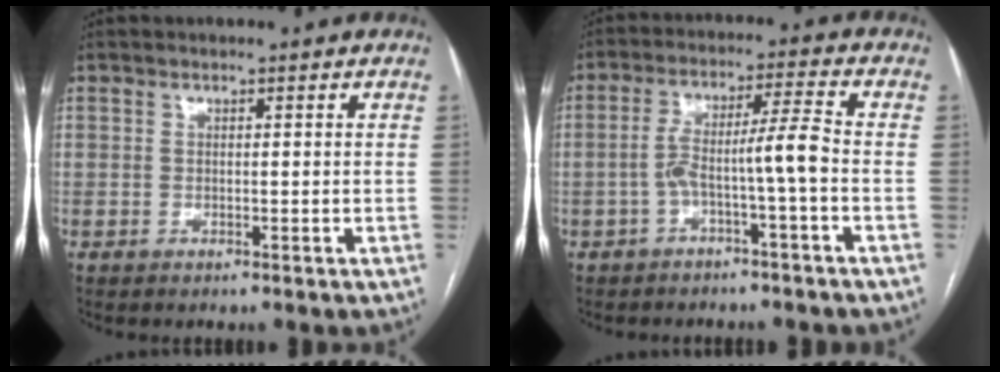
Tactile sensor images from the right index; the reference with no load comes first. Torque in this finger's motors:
{"motor_torque": [1.05, -0.17, 0.57, 0.13]}